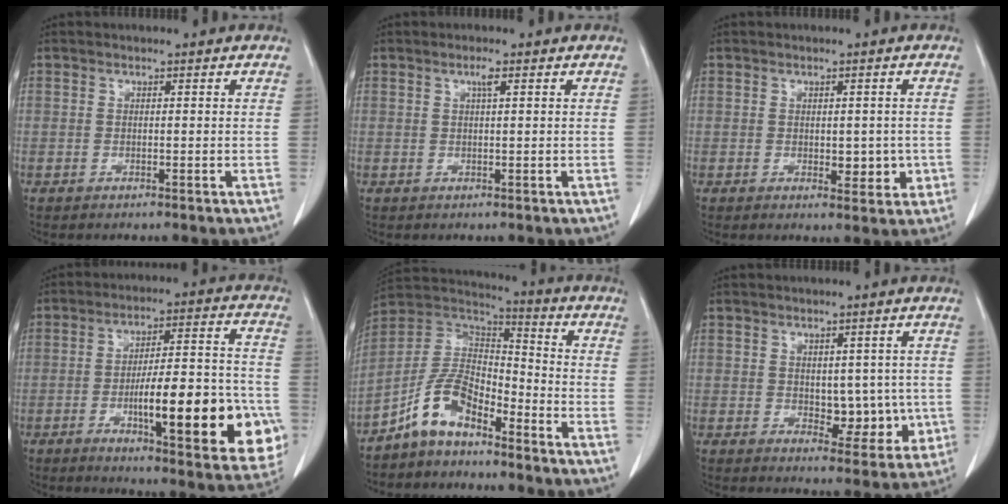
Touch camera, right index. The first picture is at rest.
{"total": 1.3, "force": [0.6, 0.0, 1.2], "torque": [-0.021, 0.001, 0.009]}
{"total": 4.2, "force": [-0.6, 2.3, 3.5], "torque": [-0.035, -0.001, 0.001]}
{"total": 21.6, "force": [-6.2, 4.7, 20.2], "torque": [-0.223, 0.014, -0.071]}
{"total": 9.8, "force": [-6.6, 4.2, 5.9], "torque": [-0.131, 0.025, -0.133]}
{"total": 6.7, "force": [-0.3, 4.1, 5.4], "torque": [-0.051, 0.000, 0.010]}